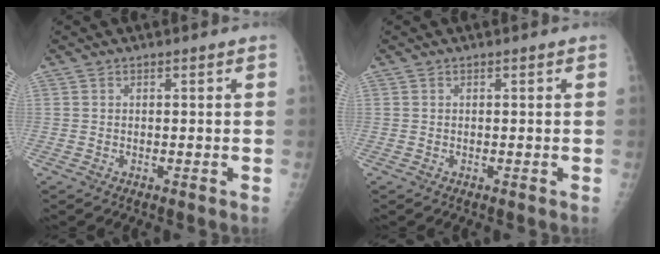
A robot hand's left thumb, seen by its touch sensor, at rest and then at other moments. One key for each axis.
{"total": 0.0}